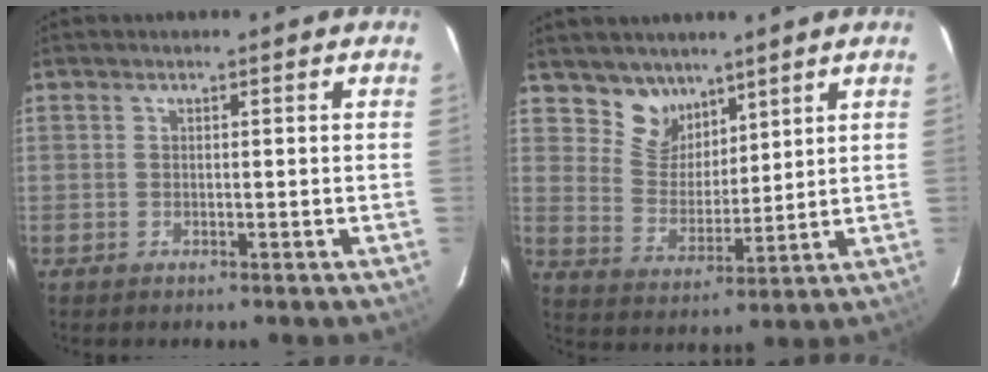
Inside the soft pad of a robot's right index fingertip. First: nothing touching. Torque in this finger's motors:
{"motor_torque": [0.09, 0.32, -0.02, 0.02]}